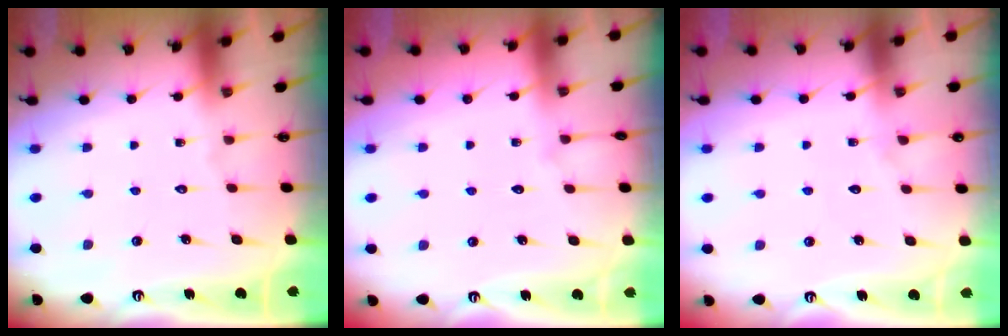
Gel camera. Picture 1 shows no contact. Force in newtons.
{"total": 2.6, "press": 2.6, "slide": 0.4}
{"total": 5.2, "press": 5.2, "slide": 0.6}